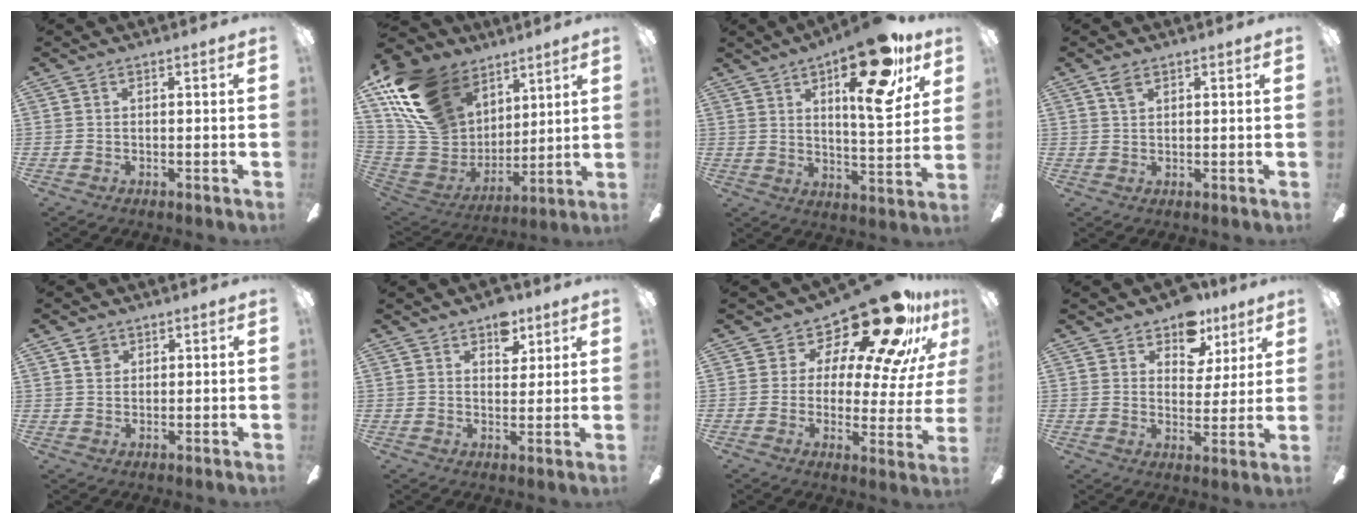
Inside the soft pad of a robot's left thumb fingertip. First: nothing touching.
{"total": 21.7, "force": [12.4, 14.5, 10.3], "torque": [-0.241, -0.048, 0.242]}
{"total": 20.0, "force": [11.2, 7.0, 15.0], "torque": [-0.205, -0.052, 0.168]}
{"total": 2.4, "force": [1.5, 1.2, 1.3], "torque": [-0.032, 0.001, 0.028]}
{"total": 2.8, "force": [1.7, 2.1, 0.6], "torque": [0.000, -0.003, 0.028]}
{"total": 6.6, "force": [4.3, 4.0, 3.2], "torque": [-0.025, -0.014, 0.070]}
{"total": 20.5, "force": [15.4, 7.5, 11.3], "torque": [-0.162, -0.115, 0.254]}
{"total": 9.6, "force": [7.2, 5.7, 2.7], "torque": [-0.040, -0.045, 0.133]}